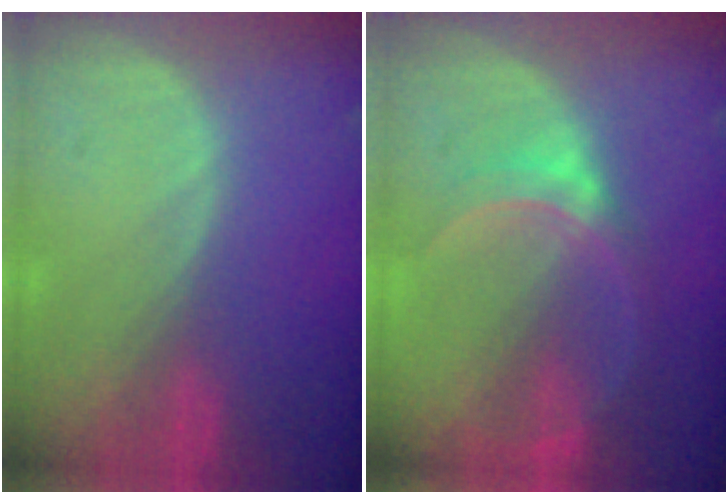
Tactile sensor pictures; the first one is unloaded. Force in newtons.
{"total": 6.2, "press": 5.6, "slide": 2.6}